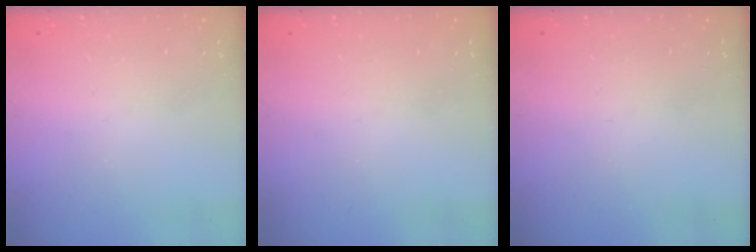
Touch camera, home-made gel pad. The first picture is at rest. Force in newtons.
{"total": 0.0}
{"total": 0.0}